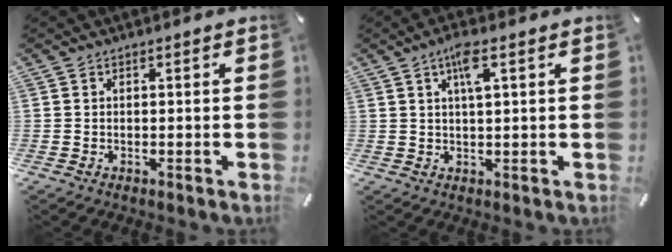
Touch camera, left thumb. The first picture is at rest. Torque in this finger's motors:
{"motor_torque": [1.19, 1.05, 0.63, -0.66, 0.04]}